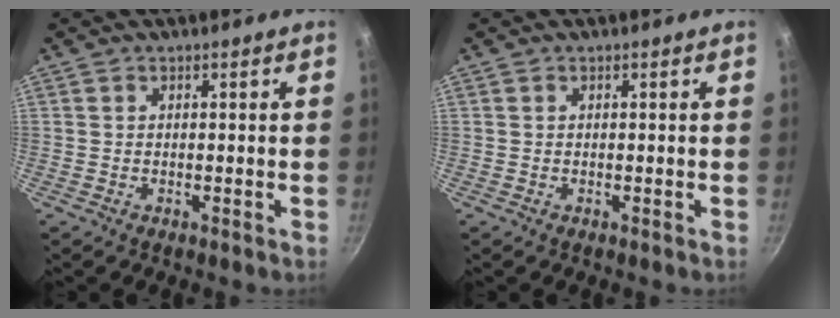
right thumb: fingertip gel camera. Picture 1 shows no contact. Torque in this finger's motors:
{"motor_torque": [-0.27, -0.06, 0.00, 0.00, 0.01]}